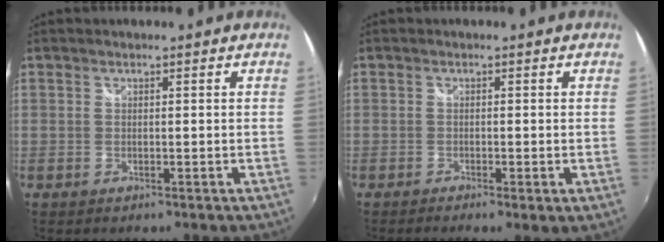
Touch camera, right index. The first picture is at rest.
{"total": 1.8, "force": [-0.7, 0.3, 1.6], "torque": [-0.030, -0.007, -0.013]}